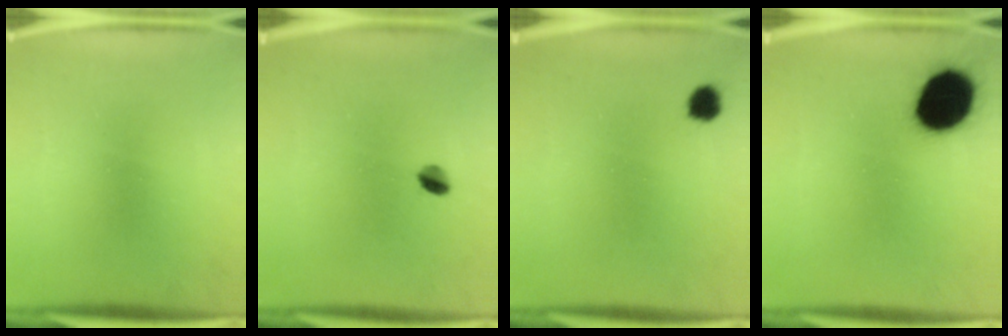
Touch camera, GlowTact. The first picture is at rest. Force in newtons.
{"total": 2.5}
{"total": 2.8}
{"total": 16.6}